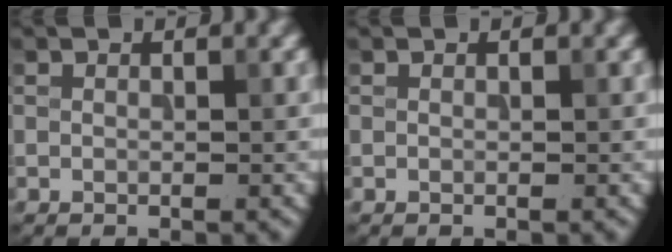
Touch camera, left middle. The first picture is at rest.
{"total": 0.0}